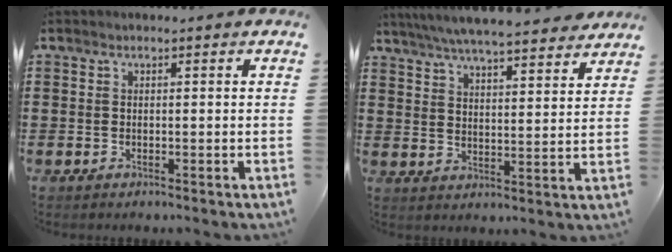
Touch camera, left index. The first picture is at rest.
{"total": 6.3, "force": [6.0, 0.0, 2.0], "torque": [-0.063, -0.030, 0.105]}